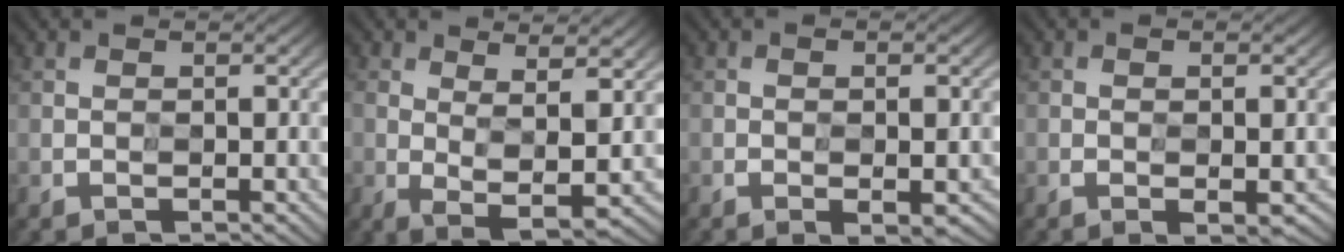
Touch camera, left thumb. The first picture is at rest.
{"total": 6.2, "force": [1.5, 2.0, 5.6], "torque": [-0.120, -0.012, 0.033]}
{"total": 2.9, "force": [-1.4, 0.8, 2.4], "torque": [-0.037, -0.006, -0.017]}
{"total": 2.0, "force": [-0.8, 0.4, 1.8], "torque": [-0.029, -0.005, -0.009]}